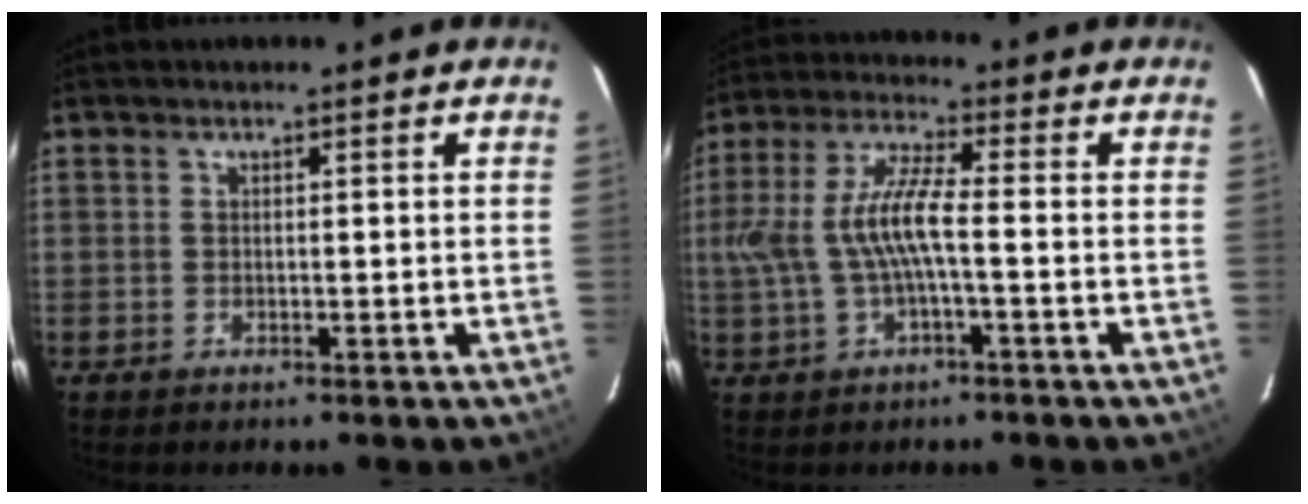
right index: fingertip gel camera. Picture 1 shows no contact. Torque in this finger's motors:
{"motor_torque": [0.46, -0.05, 0.29, 0.21]}